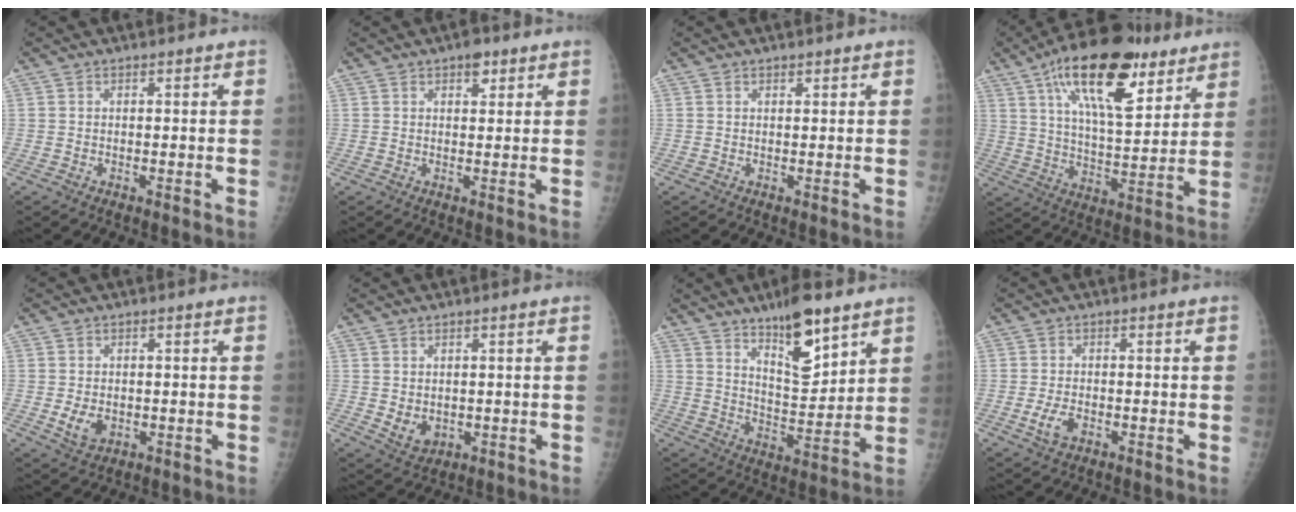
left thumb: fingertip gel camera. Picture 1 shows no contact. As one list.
[{"total": 2.9, "force": [1.8, 1.5, 1.7], "torque": [-0.011, -0.006, 0.023]}, {"total": 0.8, "force": [0.6, 0.4, 0.3], "torque": [0.000, -0.003, 0.007]}, {"total": 22.5, "force": [12.2, 9.2, 16.5], "torque": [-0.240, -0.036, 0.200]}, {"total": 4.0, "force": [-0.6, 2.9, 2.7], "torque": [-0.040, -0.004, -0.002]}, {"total": 3.9, "force": [0.0, 3.1, 2.4], "torque": [-0.028, -0.009, 0.016]}, {"total": 12.8, "force": [8.4, 4.2, 8.7], "torque": [-0.117, -0.060, 0.144]}, {"total": 3.3, "force": [-1.2, 1.9, 2.5], "torque": [-0.051, 0.002, -0.021]}]